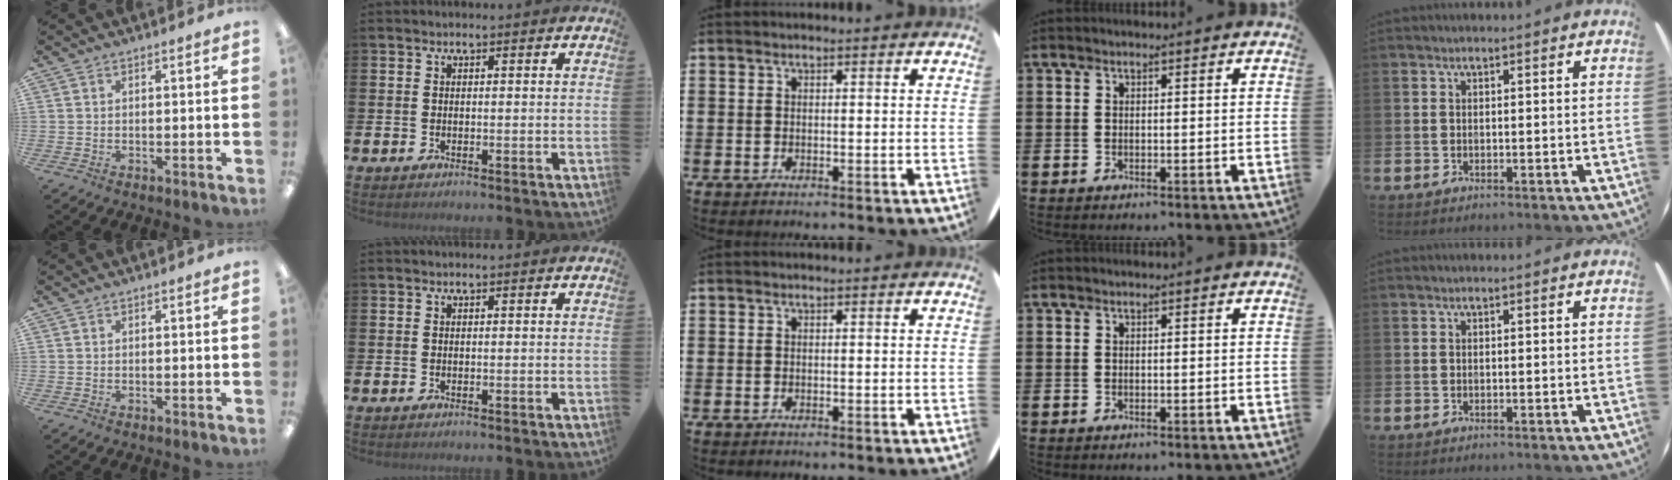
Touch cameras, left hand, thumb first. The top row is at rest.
{}